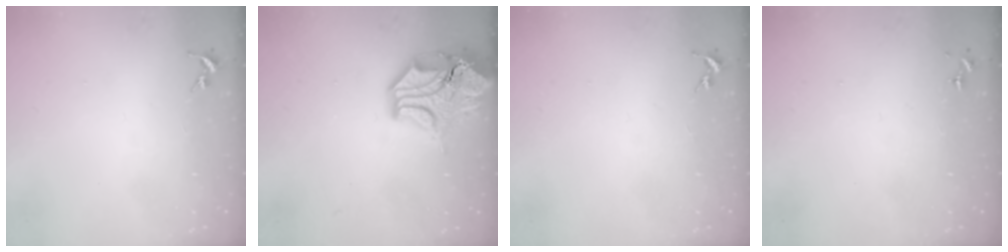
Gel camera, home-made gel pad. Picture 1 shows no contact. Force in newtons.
{"total": 16.7, "press": 16.5, "slide": 2.5}
{"total": 0.0}
{"total": 0.0}